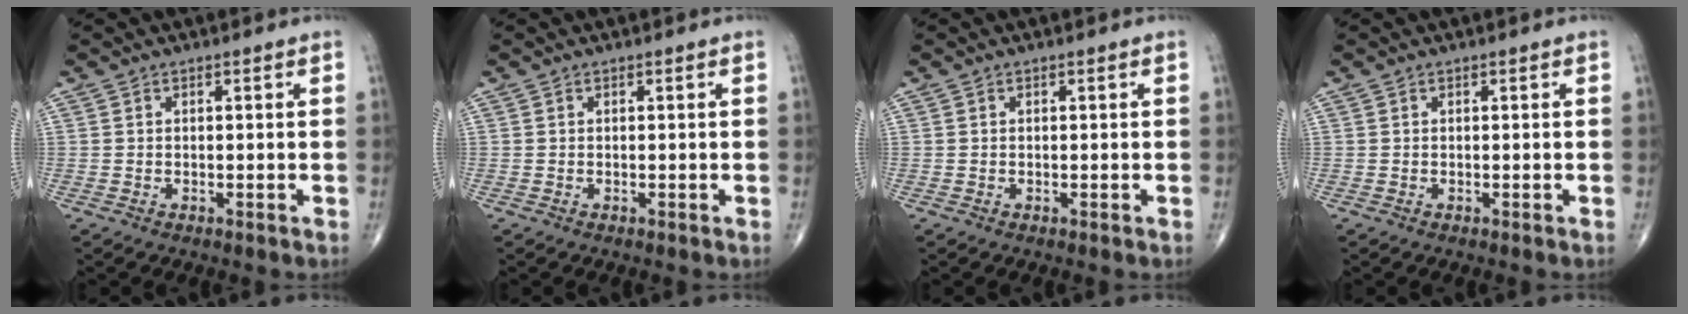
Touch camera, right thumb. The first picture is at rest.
{"total": 0.0}
{"total": 0.0}
{"total": 0.0}